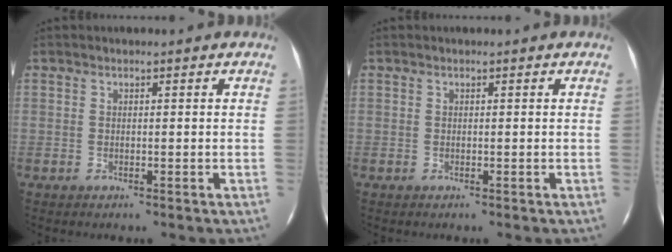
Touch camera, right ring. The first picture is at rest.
{"total": 0.0}